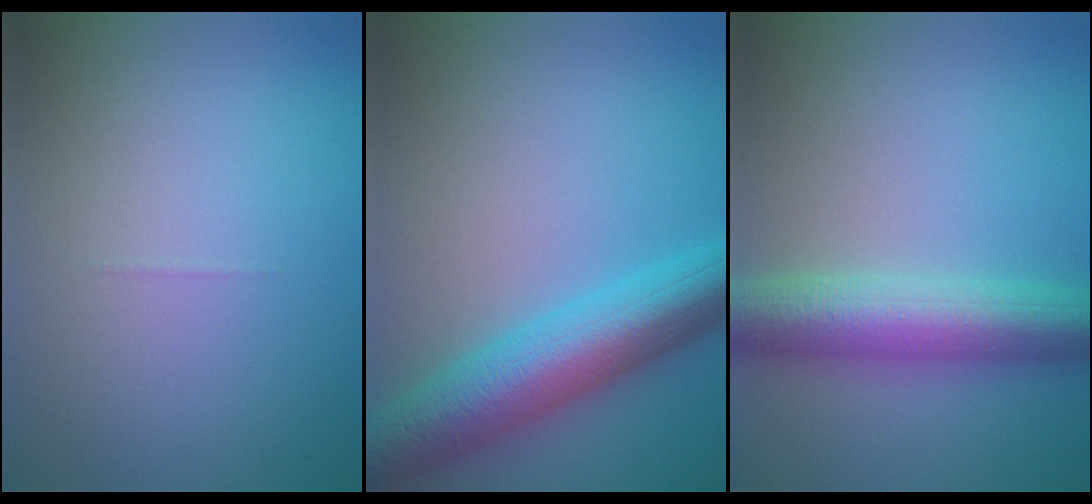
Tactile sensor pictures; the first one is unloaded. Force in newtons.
{"total": 8.8, "press": 8.8, "slide": 0.0}
{"total": 7.8, "press": 7.8, "slide": 0.1}